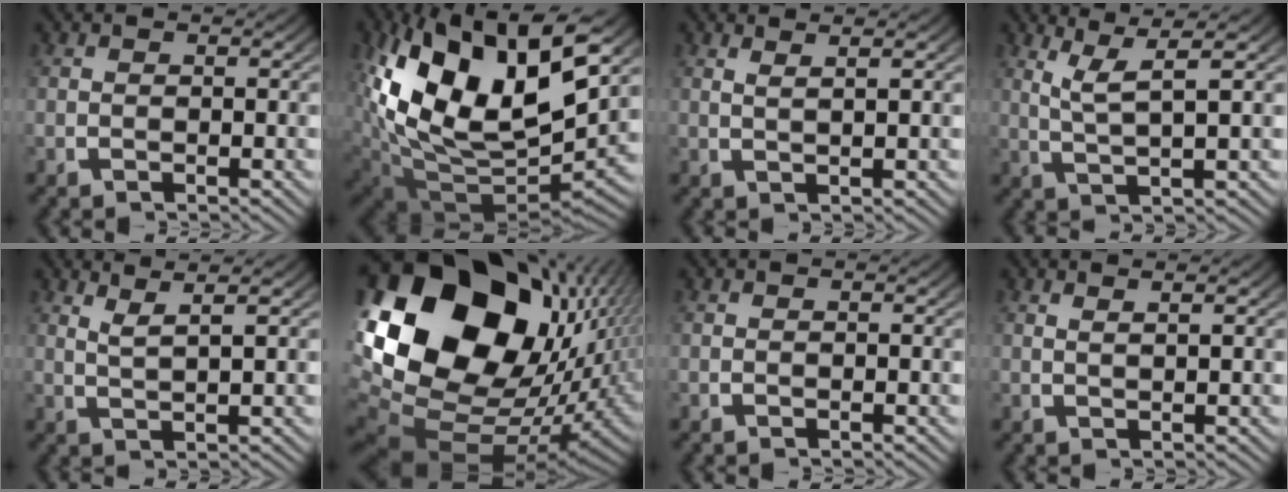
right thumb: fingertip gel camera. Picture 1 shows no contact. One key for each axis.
{"total": 19.9, "fx": 0.5, "fy": 12.7, "fz": 15.2, "tx": -0.305, "ty": -0.068, "tz": 0.040}
{"total": 1.7, "fx": 1.3, "fy": 0.0, "fz": 1.0, "tx": -0.019, "ty": 0.000, "tz": 0.029}
{"total": 5.2, "fx": 2.5, "fy": 1.7, "fz": 4.2, "tx": -0.068, "ty": 0.001, "tz": 0.045}
{"total": 3.2, "fx": 2.5, "fy": 0.2, "fz": 2.0, "tx": -0.034, "ty": 0.002, "tz": 0.051}
{"total": 27.4, "fx": -0.8, "fy": 19.0, "fz": 19.8, "tx": -0.411, "ty": -0.092, "tz": 0.031}
{"total": 0.0}
{"total": 1.3, "fx": 1.0, "fy": -0.1, "fz": 0.8, "tx": -0.014, "ty": 0.000, "tz": 0.023}